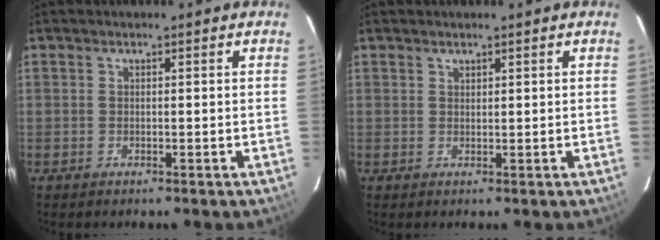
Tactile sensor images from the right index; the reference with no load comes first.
{"total": 0.7, "force": [0.7, 0.3, 0.1], "torque": [-0.001, 0.001, 0.014]}